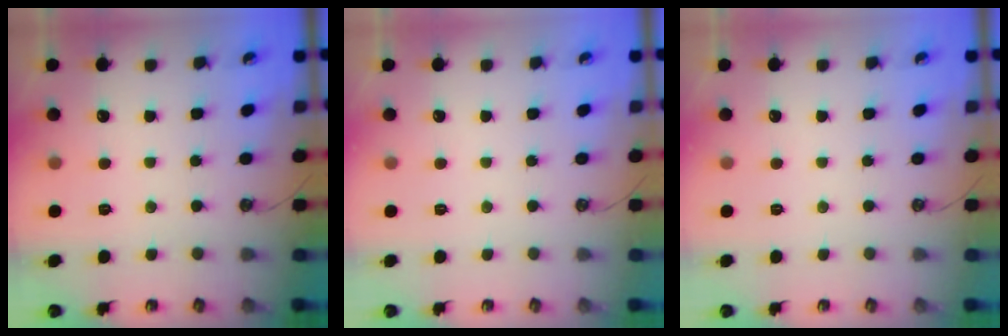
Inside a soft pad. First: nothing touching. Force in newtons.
{"total": 0.0}
{"total": 0.0}